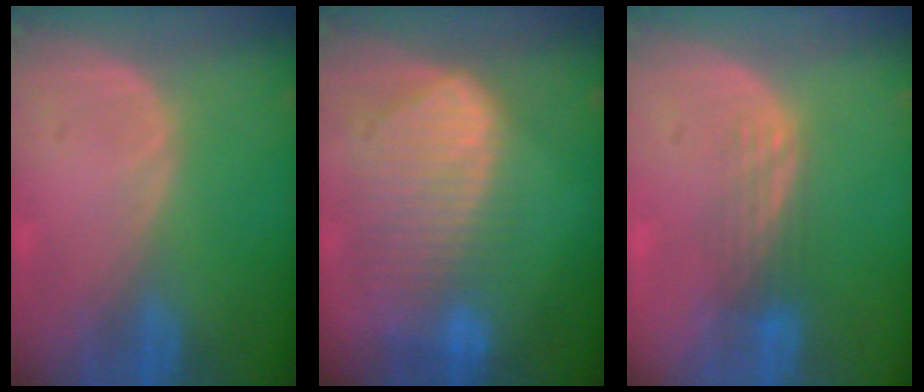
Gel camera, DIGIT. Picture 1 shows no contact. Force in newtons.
{"total": 10.5, "press": 9.1, "slide": 5.2}
{"total": 3.7, "press": 3.0, "slide": 2.2}